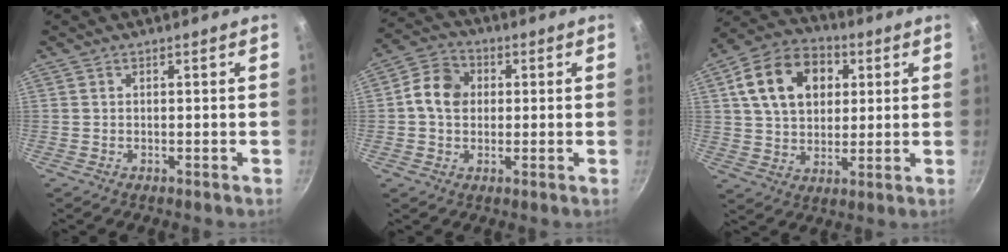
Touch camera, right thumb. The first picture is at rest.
{"total": 8.0, "force": [0.7, 6.6, 4.5], "torque": [-0.059, 0.014, -0.006]}
{"total": 16.0, "force": [4.6, 11.5, 10.2], "torque": [-0.148, 0.012, 0.068]}